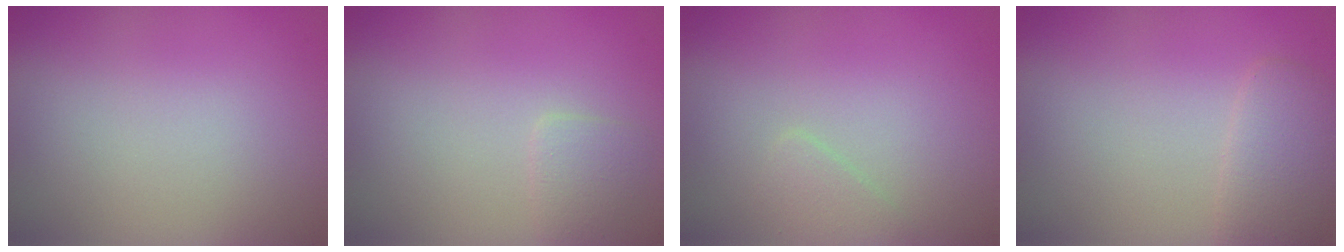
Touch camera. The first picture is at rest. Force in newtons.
{"total": 1.3, "press": 1.3, "slide": 0.0}
{"total": 1.1, "press": 1.1, "slide": 0.1}
{"total": 2.4, "press": 2.4, "slide": 0.1}